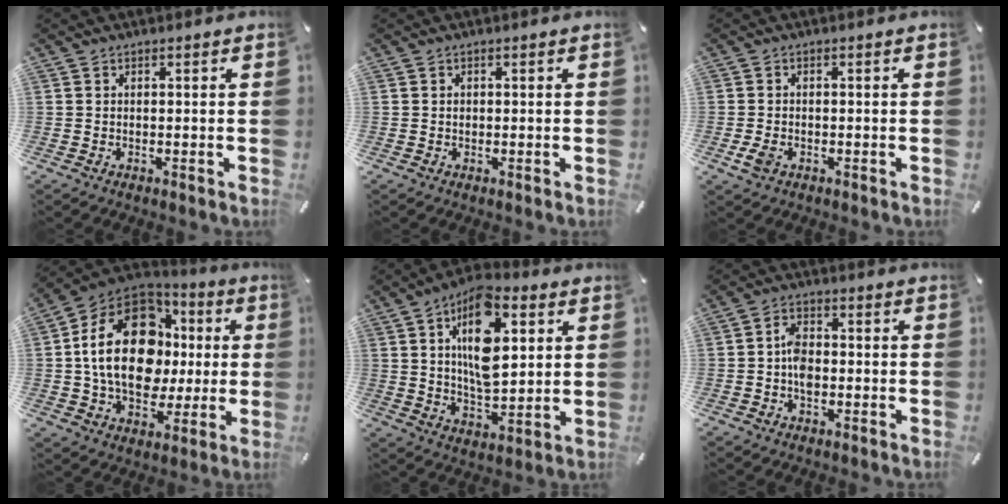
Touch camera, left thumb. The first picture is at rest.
{"total": 0.6, "force": [0.0, 0.5, 0.3], "torque": [-0.004, 0.003, -0.001]}
{"total": 2.9, "force": [-1.1, 1.7, 2.0], "torque": [-0.055, -0.004, -0.022]}
{"total": 23.5, "force": [1.9, 17.0, 16.1], "torque": [-0.306, 0.008, 0.033]}
{"total": 16.4, "force": [5.7, 8.9, 12.6], "torque": [-0.225, -0.011, 0.096]}
{"total": 4.9, "force": [-1.0, 3.3, 3.5], "torque": [-0.062, 0.013, -0.016]}